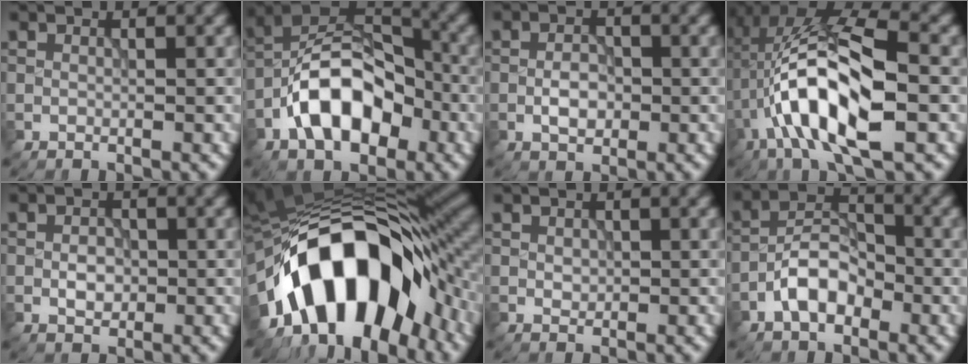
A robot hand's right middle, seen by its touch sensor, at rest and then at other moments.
{"total": 9.8, "force": [-3.9, 5.6, 7.0], "torque": [-0.116, 0.017, -0.076]}
{"total": 2.3, "force": [-0.5, 1.5, 1.7], "torque": [-0.028, 0.005, -0.013]}
{"total": 11.8, "force": [-2.1, 4.3, 10.7], "torque": [-0.196, 0.022, -0.044]}
{"total": 2.0, "force": [-0.3, 1.4, 1.3], "torque": [-0.021, 0.004, -0.007]}
{"total": 15.4, "force": [-6.5, 8.3, 11.3], "torque": [-0.158, 0.015, -0.110]}
{"total": 0.8, "force": [0.2, 0.7, 0.4], "torque": [-0.005, 0.001, 0.005]}
{"total": 4.7, "force": [-2.2, 2.6, 3.2], "torque": [-0.049, 0.016, -0.047]}